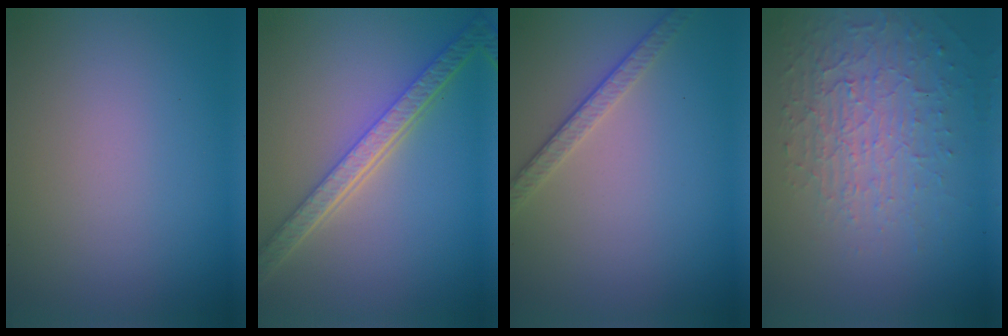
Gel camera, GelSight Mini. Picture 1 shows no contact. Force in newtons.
{"total": 5.7, "press": 4.3, "slide": 3.7}
{"total": 2.5, "press": 2.2, "slide": 1.2}
{"total": 5.3, "press": 3.4, "slide": 4.1}